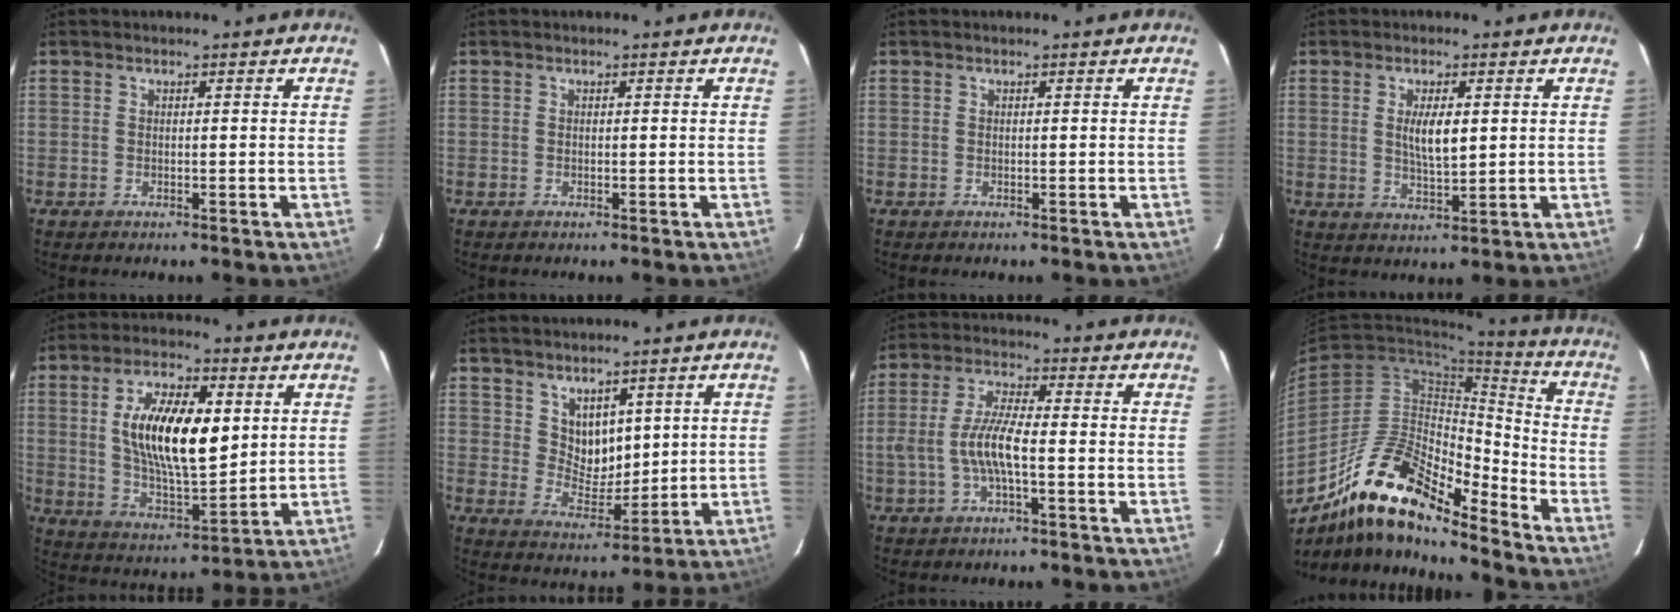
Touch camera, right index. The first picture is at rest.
{"total": 0.0}
{"total": 0.0}
{"total": 5.3, "force": [1.1, 1.9, 4.8], "torque": [-0.087, -0.004, 0.022]}
{"total": 16.4, "force": [3.3, 6.8, 14.5], "torque": [-0.261, 0.004, 0.067]}
{"total": 6.4, "force": [3.5, 4.6, 2.6], "torque": [-0.035, 0.001, 0.074]}
{"total": 7.7, "force": [-2.0, 1.6, 7.2], "torque": [-0.151, 0.004, -0.037]}
{"total": 19.3, "force": [-14.9, 5.6, 11.0], "torque": [-0.190, 0.004, -0.276]}